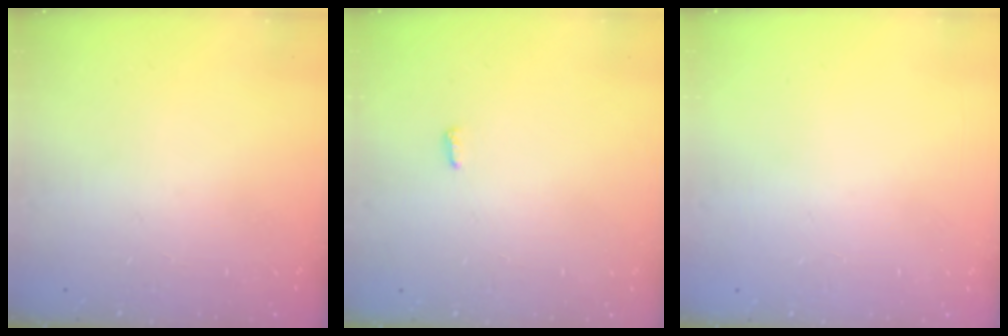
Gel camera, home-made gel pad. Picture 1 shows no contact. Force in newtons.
{"total": 2.8, "press": 2.8, "slide": 0.5}
{"total": 0.9, "press": 0.9, "slide": 0.0}